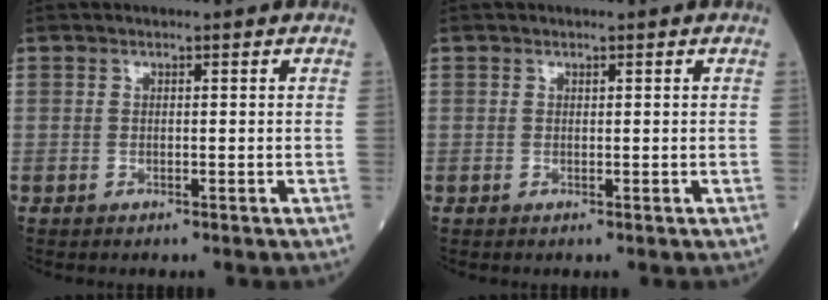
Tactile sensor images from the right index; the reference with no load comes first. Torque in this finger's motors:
{"motor_torque": [0.32, -0.16, 0.09, 0.01]}